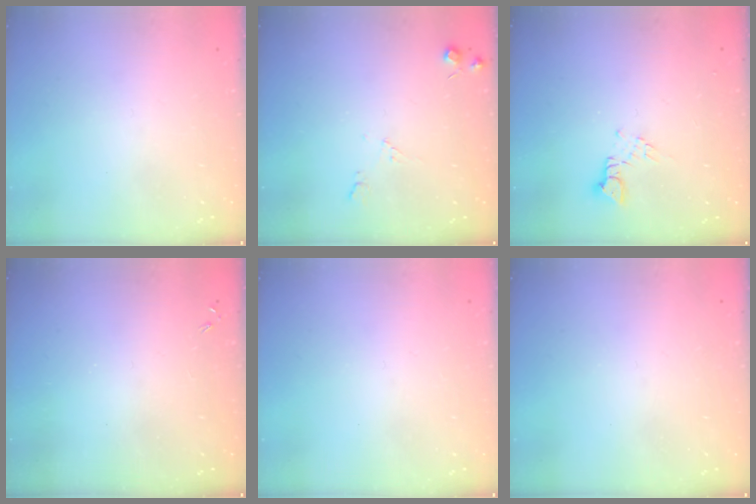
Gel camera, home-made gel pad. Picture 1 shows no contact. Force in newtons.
{"total": 5.6, "press": 5.6, "slide": 0.9}
{"total": 2.5, "press": 2.5, "slide": 0.3}
{"total": 0.0}
{"total": 0.0}
{"total": 0.0}